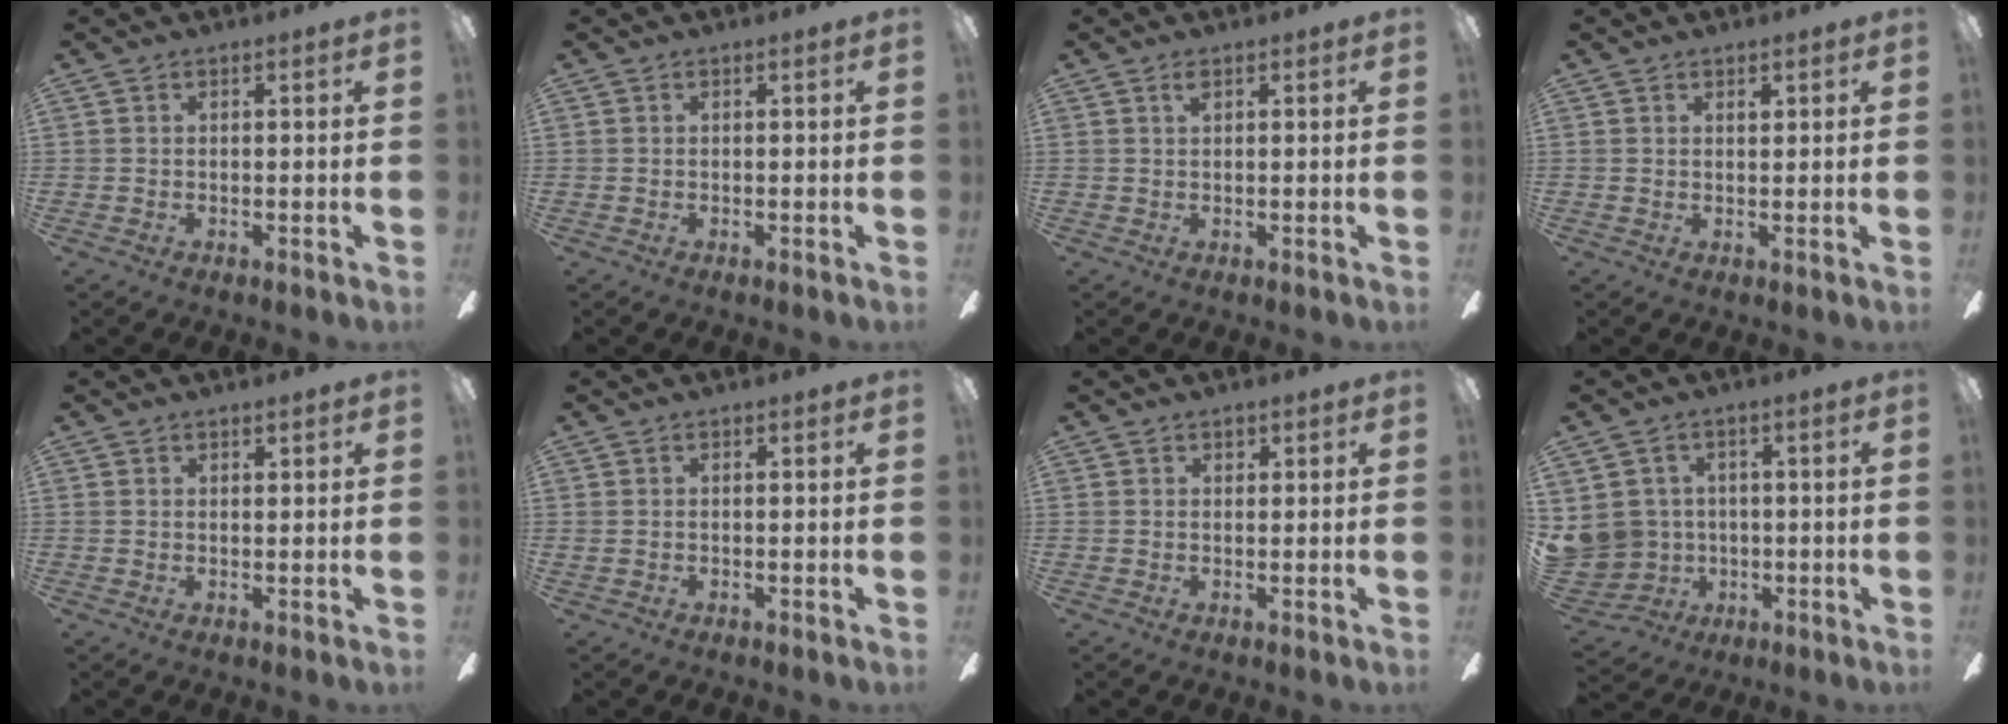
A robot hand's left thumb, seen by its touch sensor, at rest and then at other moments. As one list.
[{"total": 0.0}, {"total": 1.3, "force": [0.9, 0.4, 0.9], "torque": [-0.013, -0.003, 0.015]}, {"total": 1.8, "force": [1.3, 0.9, 0.7], "torque": [-0.001, -0.007, 0.022]}, {"total": 1.3, "force": [1.1, 0.6, 0.0], "torque": [0.007, -0.005, 0.021]}, {"total": 0.0}, {"total": 1.2, "force": [1.0, 0.8, 0.2], "torque": [0.011, -0.007, 0.015]}, {"total": 8.9, "force": [0.6, 8.8, 1.4], "torque": [-0.064, -0.004, 0.024]}]